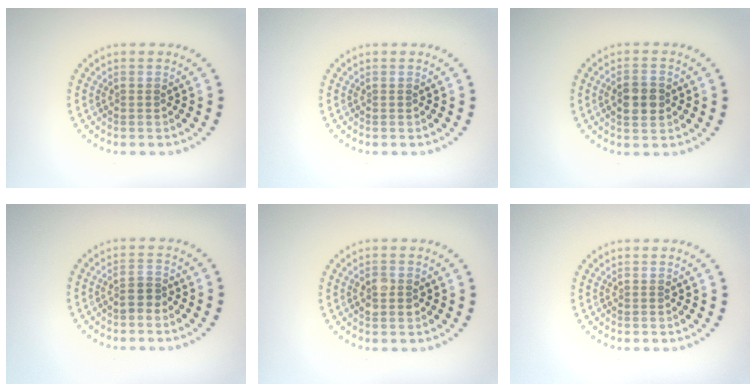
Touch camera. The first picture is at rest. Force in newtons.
{"total": 0.0}
{"total": 3.2, "press": 3.1, "slide": 0.4}
{"total": 1.7, "press": 1.4, "slide": 0.8}
{"total": 2.3, "press": 2.3, "slide": 0.1}
{"total": 0.0}